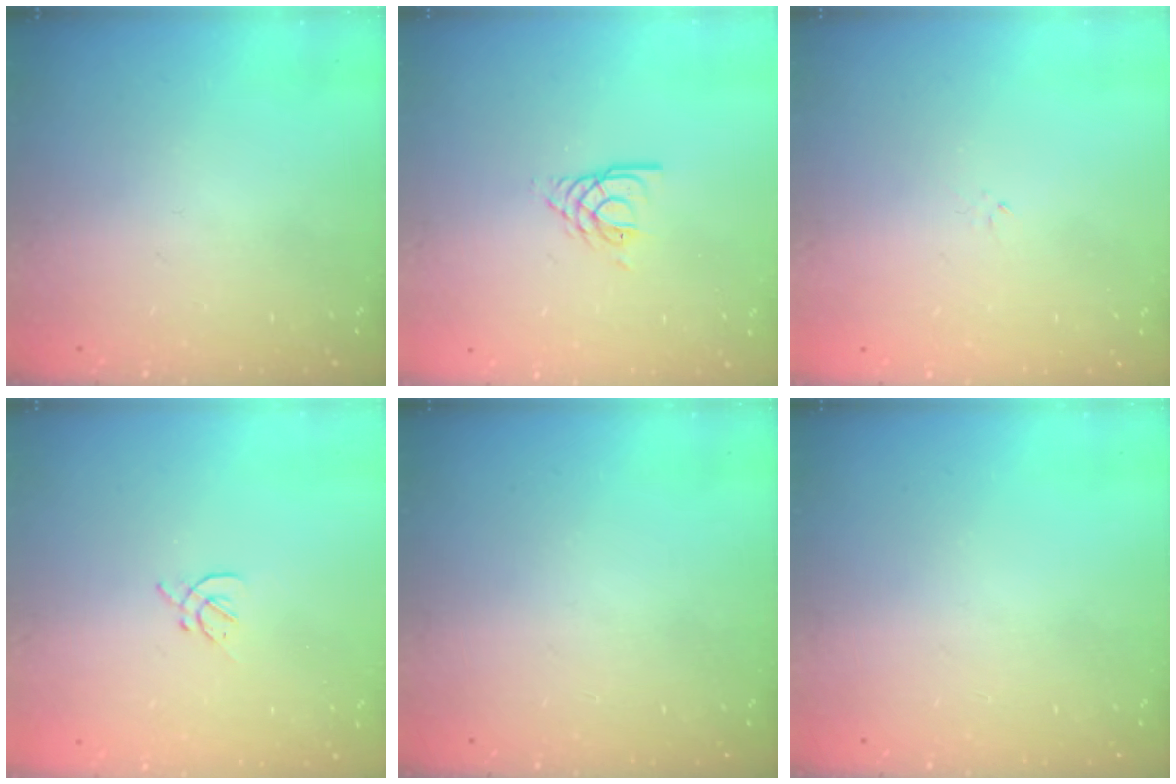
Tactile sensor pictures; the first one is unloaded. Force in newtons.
{"total": 3.3, "press": 3.2, "slide": 0.4}
{"total": 0.0}
{"total": 1.6, "press": 1.5, "slide": 0.5}
{"total": 0.0}
{"total": 0.0}